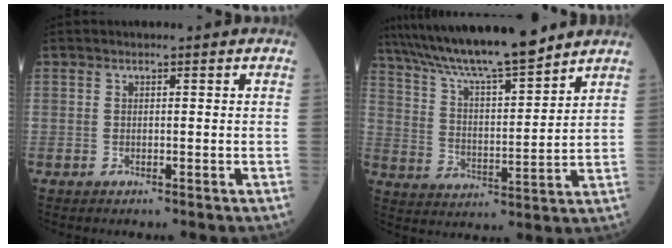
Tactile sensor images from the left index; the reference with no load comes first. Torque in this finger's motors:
{"motor_torque": [0.62, -0.96, 0.87, 0.17]}